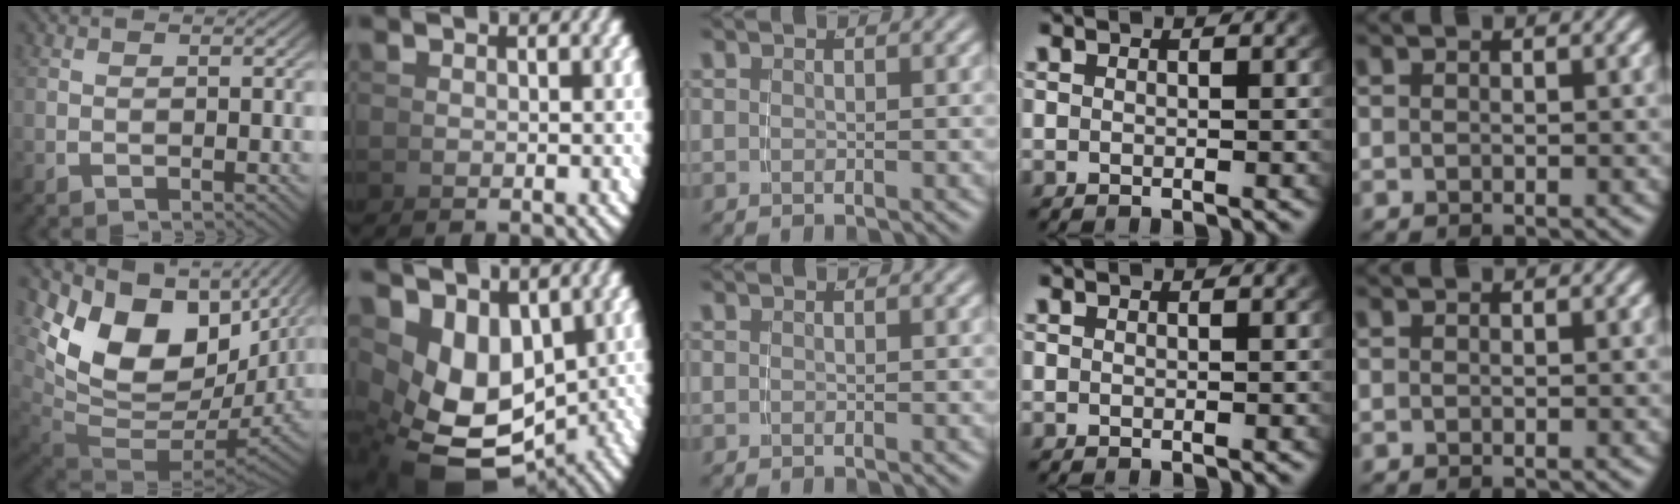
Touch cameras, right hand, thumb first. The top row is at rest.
{"thumb": {"total": 16.3, "force": [2.3, 11.0, 11.8], "torque": [-0.250, -0.037, 0.055]}, "index": {"total": 9.5, "force": [-1.9, 6.9, 6.3], "torque": [-0.159, -0.053, -0.001]}}